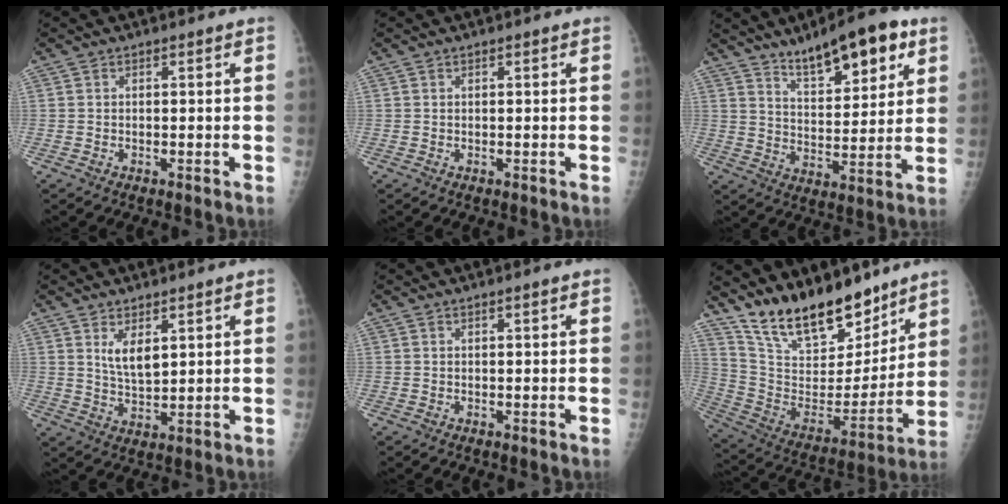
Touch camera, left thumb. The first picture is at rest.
{"total": 0.0}
{"total": 14.7, "force": [9.1, 5.2, 10.4], "torque": [-0.123, -0.041, 0.145]}
{"total": 5.2, "force": [2.5, 2.2, 4.1], "torque": [-0.065, -0.023, 0.053]}
{"total": 0.6, "force": [0.3, 0.0, 0.5], "torque": [-0.007, 0.001, 0.006]}
{"total": 20.8, "force": [16.5, 8.2, 9.5], "torque": [-0.123, -0.093, 0.293]}